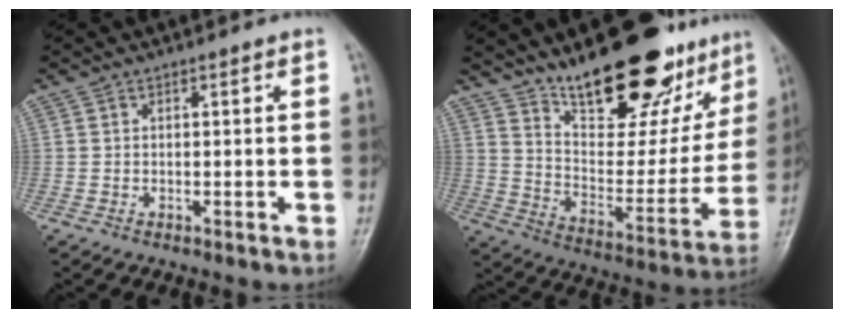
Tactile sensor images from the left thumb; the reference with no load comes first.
{"total": 25.6, "force": [18.1, 10.3, 14.9], "torque": [-0.172, -0.094, 0.281]}